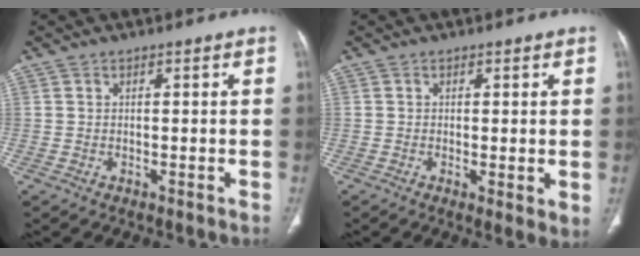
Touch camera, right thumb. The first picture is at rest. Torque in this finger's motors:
{"motor_torque": [-0.18, 0.83, 0.06, -0.09, 0.00]}